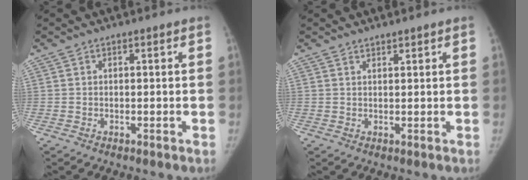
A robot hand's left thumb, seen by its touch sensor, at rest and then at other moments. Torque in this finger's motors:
{"motor_torque": [-0.32, -0.08, -0.48, 0.36, -0.04]}